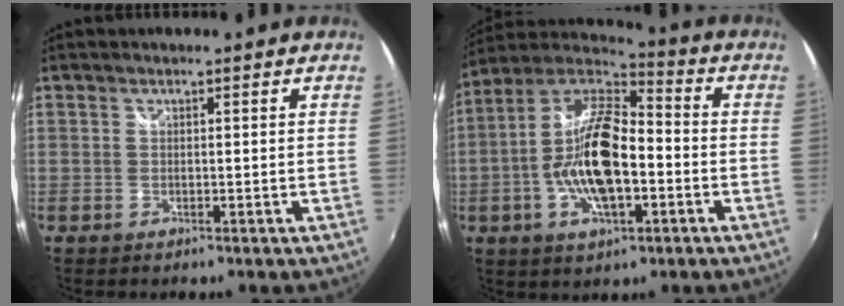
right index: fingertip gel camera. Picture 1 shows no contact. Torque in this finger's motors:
{"motor_torque": [2.14, 0.00, 1.05, 0.17]}